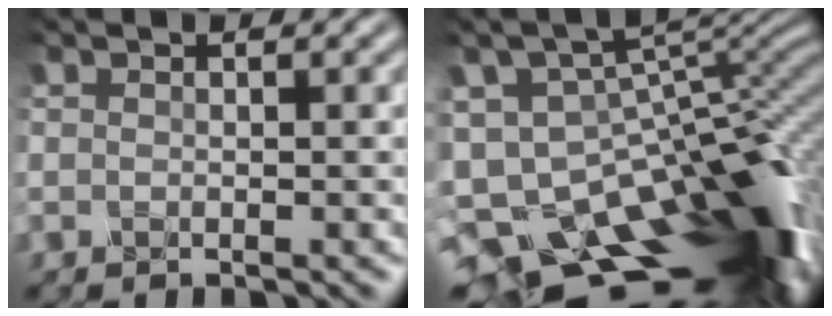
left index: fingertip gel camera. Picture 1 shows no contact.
{"total": 16.7, "force": [-8.3, 8.9, 11.4], "torque": [-0.153, 0.011, -0.106]}